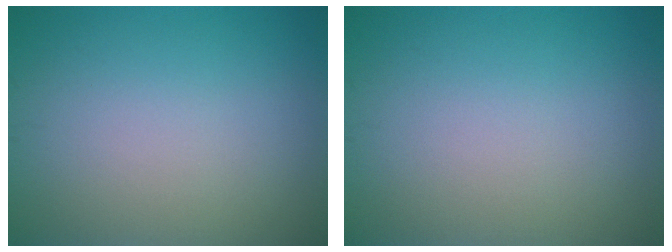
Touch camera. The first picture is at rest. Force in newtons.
{"total": 0.0}